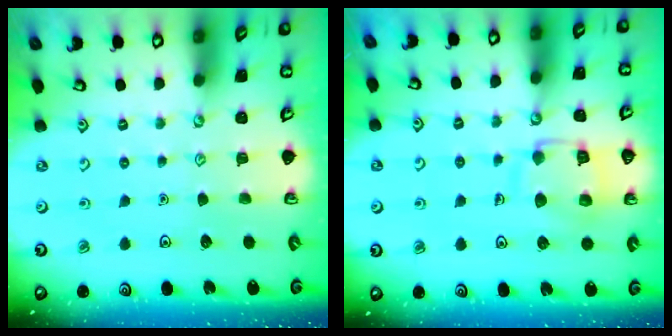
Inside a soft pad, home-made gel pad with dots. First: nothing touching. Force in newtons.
{"total": 12.6, "press": 12.5, "slide": 1.3}